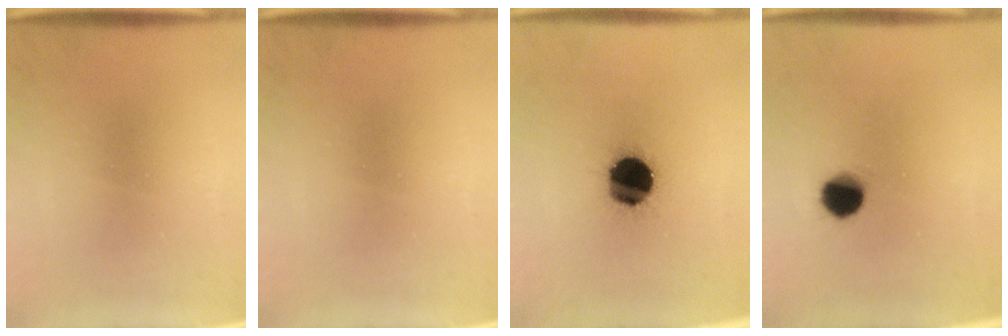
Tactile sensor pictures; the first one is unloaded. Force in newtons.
{"total": 0.0}
{"total": 16.5}
{"total": 6.6}